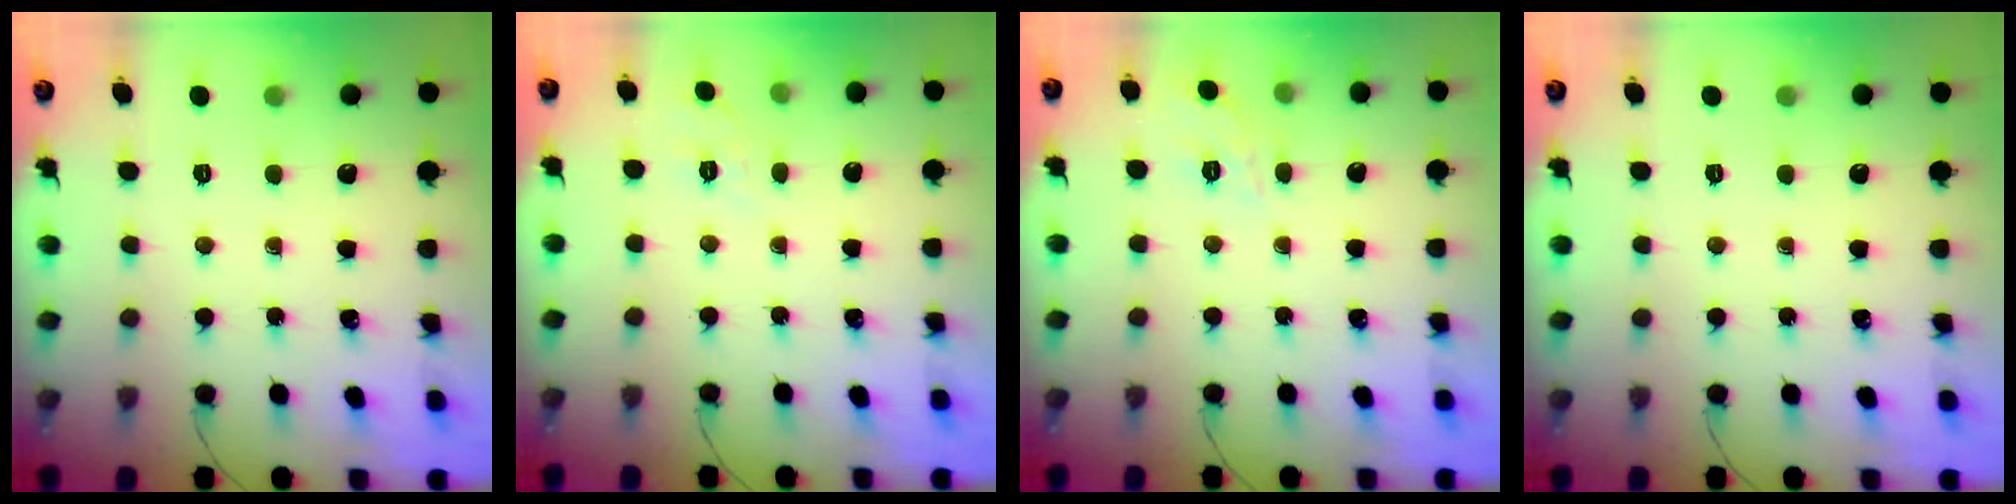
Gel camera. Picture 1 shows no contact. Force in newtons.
{"total": 5.4, "press": 5.0, "slide": 1.9}
{"total": 9.7, "press": 9.6, "slide": 1.6}
{"total": 0.0}